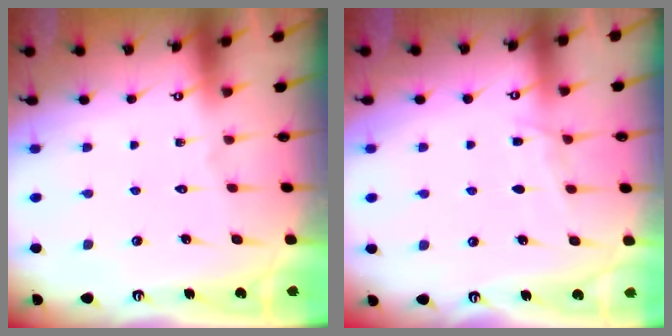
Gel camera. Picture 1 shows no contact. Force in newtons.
{"total": 5.6, "press": 5.5, "slide": 0.6}